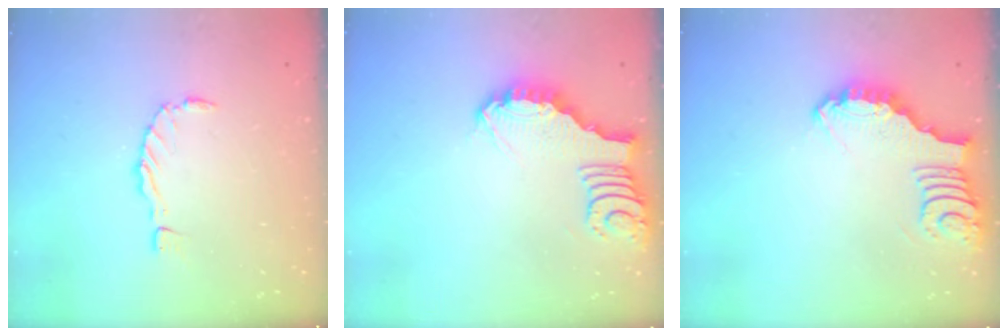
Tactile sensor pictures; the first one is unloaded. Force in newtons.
{"total": 3.0, "press": 3.0, "slide": 0.1}
{"total": 3.8, "press": 3.8, "slide": 0.1}